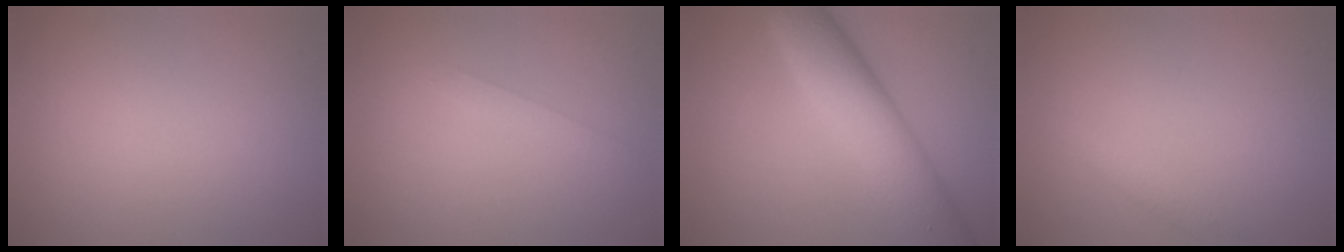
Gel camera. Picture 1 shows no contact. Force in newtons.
{"total": 1.1, "press": 1.1, "slide": 0.1}
{"total": 8.4, "press": 8.4, "slide": 0.2}
{"total": 1.5, "press": 1.4, "slide": 0.0}